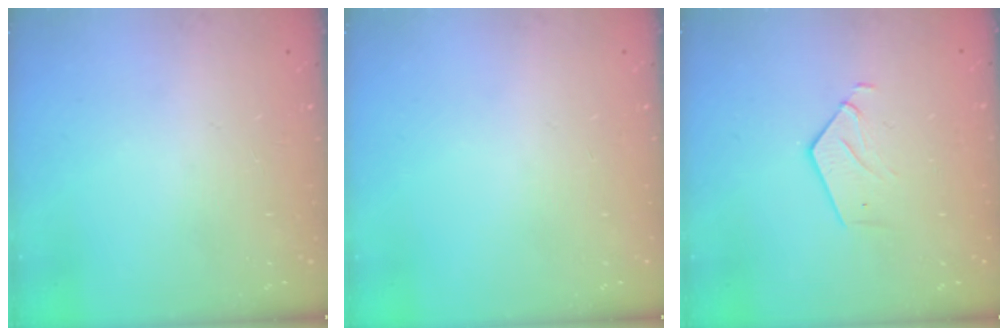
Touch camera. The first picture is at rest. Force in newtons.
{"total": 0.0}
{"total": 3.1, "press": 3.1, "slide": 0.2}